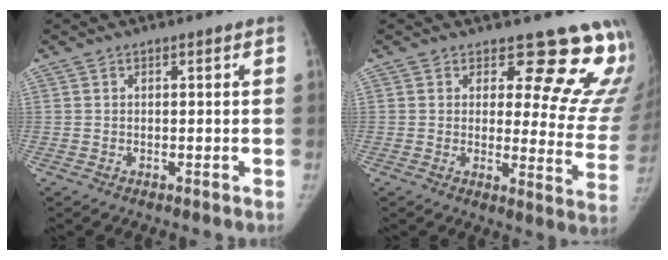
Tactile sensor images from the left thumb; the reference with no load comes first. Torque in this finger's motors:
{"motor_torque": [0.09, 0.14, 0.40, -0.13, 0.01]}